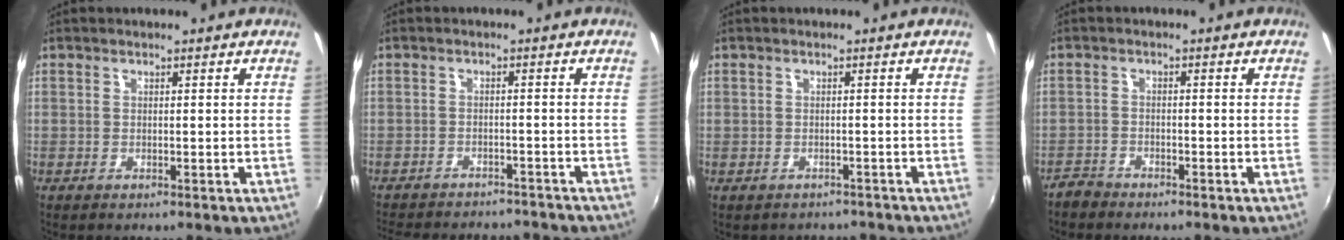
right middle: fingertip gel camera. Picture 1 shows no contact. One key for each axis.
{"total": 14.5, "fx": -12.8, "fy": 4.1, "fz": 5.3, "tx": -0.119, "ty": -0.005, "tz": -0.174}
{"total": 3.1, "fx": -1.9, "fy": 2.5, "fz": 0.1, "tx": 0.004, "ty": 0.019, "tz": -0.019}
{"total": 2.6, "fx": -2.4, "fy": 0.8, "fz": 0.1, "tx": -0.012, "ty": 0.000, "tz": -0.051}